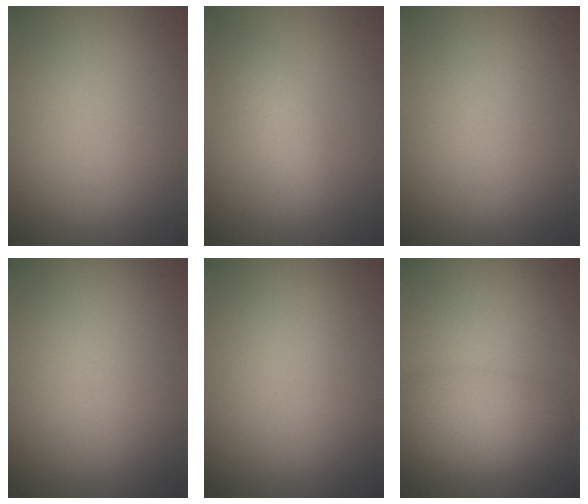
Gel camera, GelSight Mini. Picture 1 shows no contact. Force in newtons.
{"total": 2.8, "press": 2.8, "slide": 0.1}
{"total": 0.0}
{"total": 0.0}
{"total": 0.0}
{"total": 4.7, "press": 4.7, "slide": 0.2}